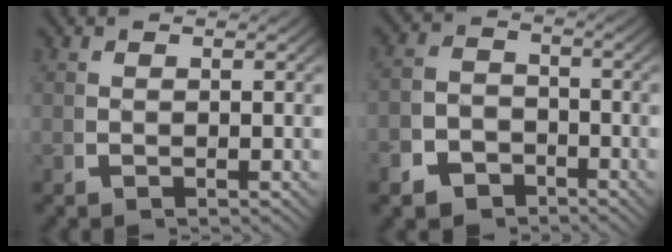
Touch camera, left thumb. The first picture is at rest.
{"total": 6.0, "force": [-3.6, 4.5, 1.5], "torque": [-0.012, -0.025, -0.060]}